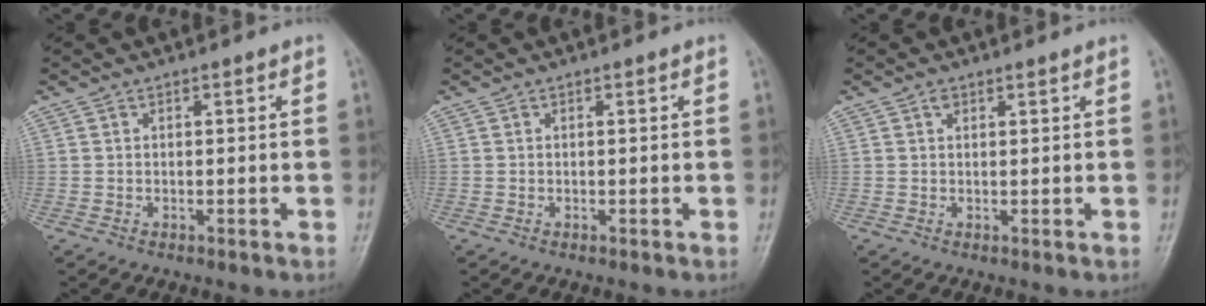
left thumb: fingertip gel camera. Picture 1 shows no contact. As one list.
[{"total": 0.0}, {"total": 0.7, "force": [0.5, 0.3, 0.4], "torque": [-0.004, 0.000, 0.009]}]